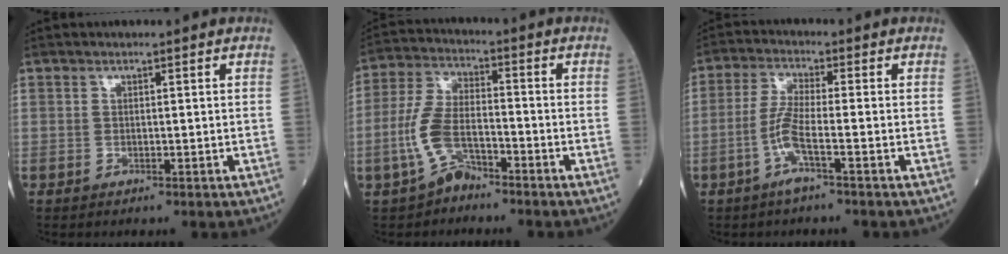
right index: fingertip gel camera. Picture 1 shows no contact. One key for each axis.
{"total": 7.3, "fx": -3.7, "fy": 3.3, "fz": 5.3, "tx": -0.129, "ty": 0.008, "tz": -0.078}
{"total": 3.6, "fx": -1.5, "fy": 0.0, "fz": 3.3, "tx": -0.072, "ty": 0.003, "tz": -0.034}